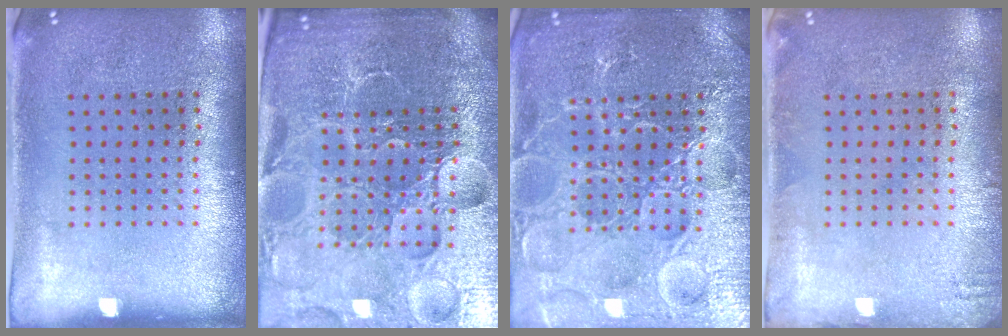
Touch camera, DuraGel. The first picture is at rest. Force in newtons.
{"total": 6.8, "press": 5.9, "slide": 3.2}
{"total": 7.4, "press": 7.4, "slide": 0.9}
{"total": 1.0, "press": 1.0, "slide": 0.2}